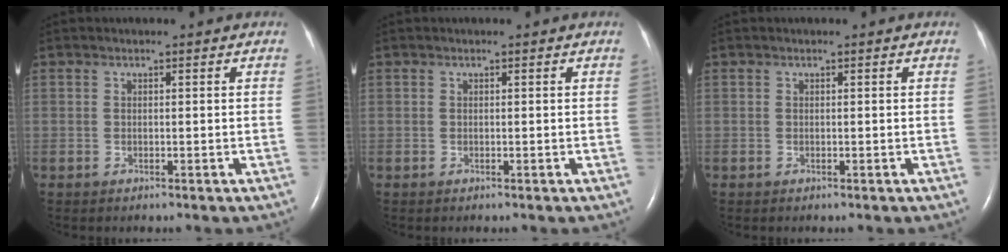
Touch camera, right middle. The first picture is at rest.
{"total": 0.0}
{"total": 0.0}